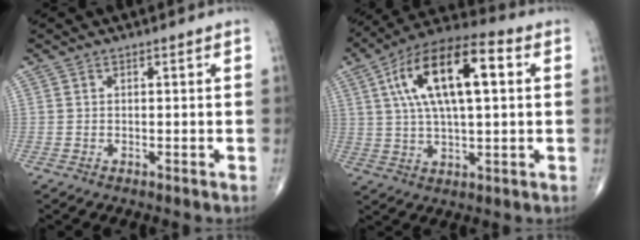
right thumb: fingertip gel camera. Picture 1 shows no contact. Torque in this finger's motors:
{"motor_torque": [-0.90, 2.59, 1.81, 0.66, 0.42]}